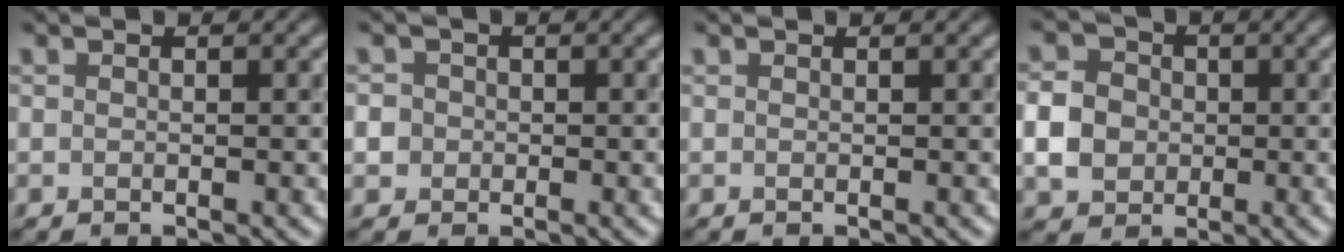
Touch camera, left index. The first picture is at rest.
{"total": 3.5, "force": [-0.1, 3.2, 1.2], "torque": [-0.007, 0.023, -0.030]}
{"total": 0.0}
{"total": 4.3, "force": [-0.7, 3.8, 2.0], "torque": [-0.043, 0.004, -0.018]}